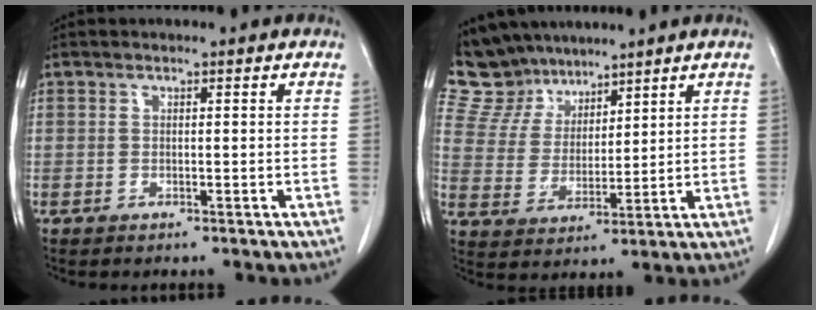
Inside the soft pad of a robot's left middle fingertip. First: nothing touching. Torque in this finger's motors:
{"motor_torque": [0.00, -0.27, -0.14, -0.10]}